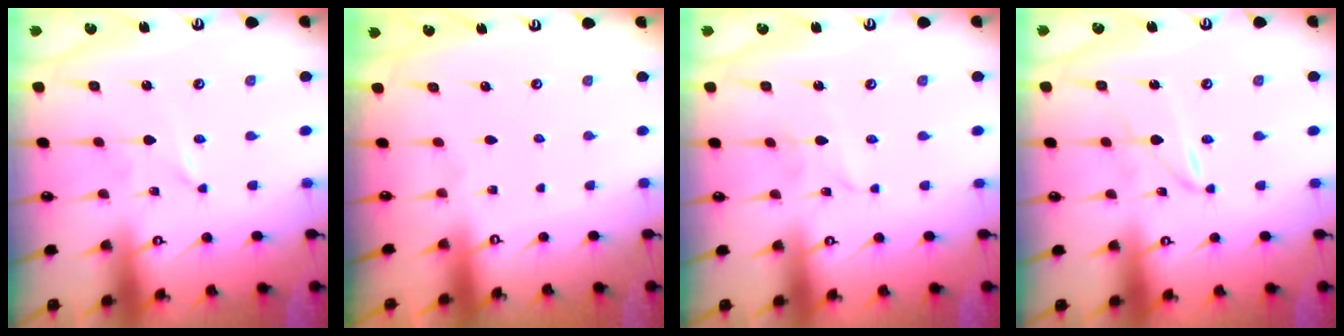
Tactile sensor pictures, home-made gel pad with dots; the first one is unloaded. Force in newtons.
{"total": 0.0}
{"total": 2.4, "press": 2.4, "slide": 0.1}
{"total": 1.9, "press": 1.9, "slide": 0.1}